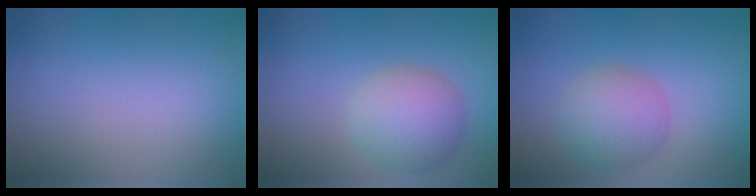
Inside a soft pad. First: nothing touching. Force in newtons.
{"total": 5.1, "press": 5.1, "slide": 0.1}
{"total": 4.7, "press": 4.7, "slide": 0.1}